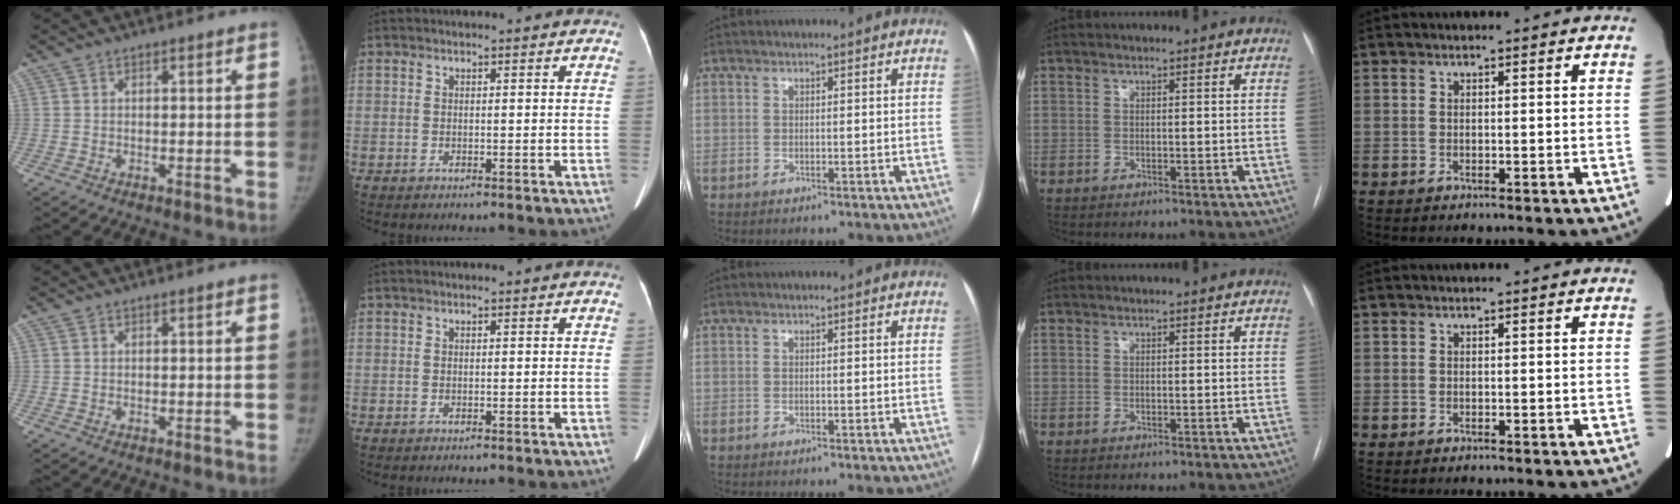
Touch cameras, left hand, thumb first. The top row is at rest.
{}